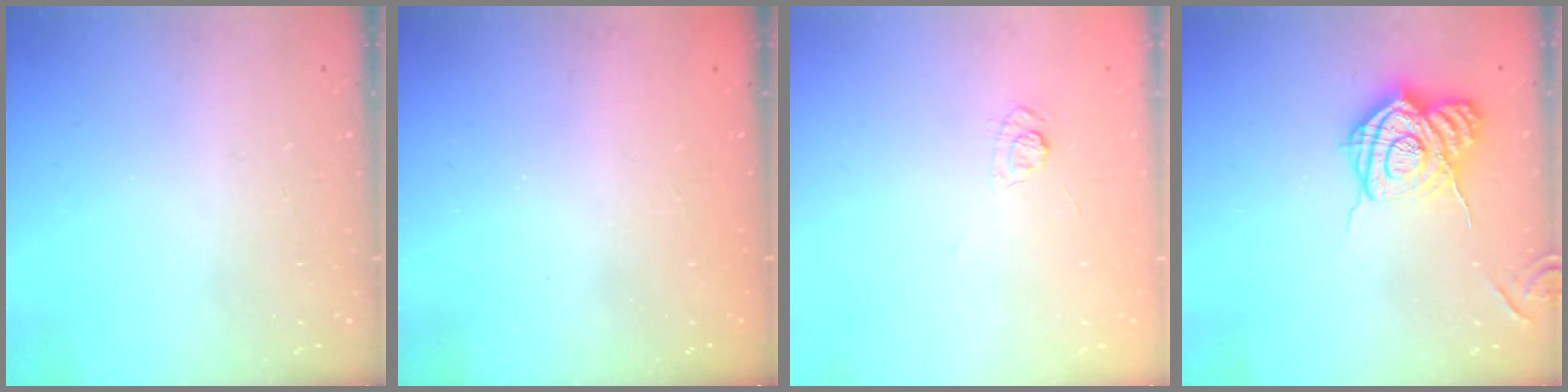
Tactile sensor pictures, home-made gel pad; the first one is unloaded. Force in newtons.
{"total": 2.5, "press": 2.4, "slide": 0.7}
{"total": 4.0, "press": 3.7, "slide": 1.5}
{"total": 15.8, "press": 15.8, "slide": 0.8}